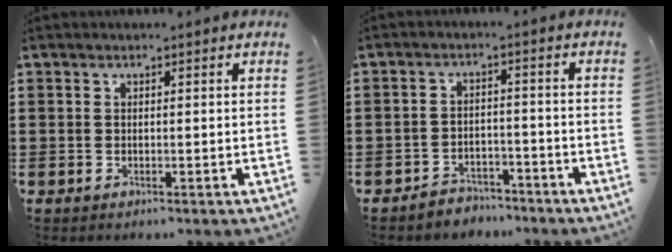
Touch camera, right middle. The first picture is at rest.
{"total": 3.5, "force": [-3.5, 0.6, -0.2], "torque": [-0.006, 0.000, -0.073]}